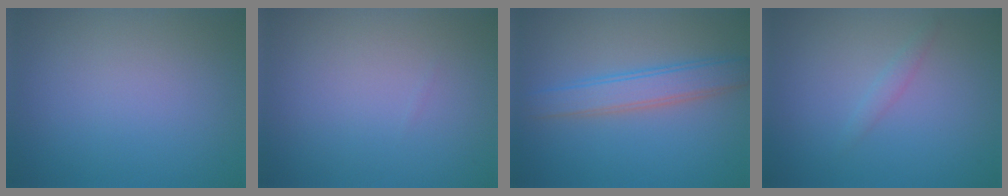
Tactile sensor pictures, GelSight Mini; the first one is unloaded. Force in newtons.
{"total": 0.0}
{"total": 3.6, "press": 3.6, "slide": 0.1}
{"total": 1.0, "press": 0.9, "slide": 0.2}